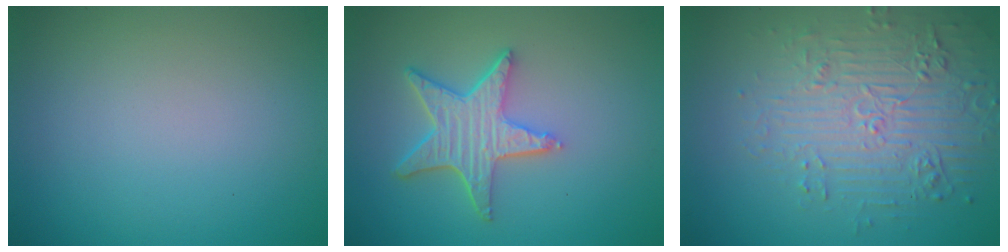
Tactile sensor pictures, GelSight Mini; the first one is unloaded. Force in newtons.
{"total": 4.8, "press": 4.2, "slide": 2.4}
{"total": 4.8, "press": 4.2, "slide": 2.4}